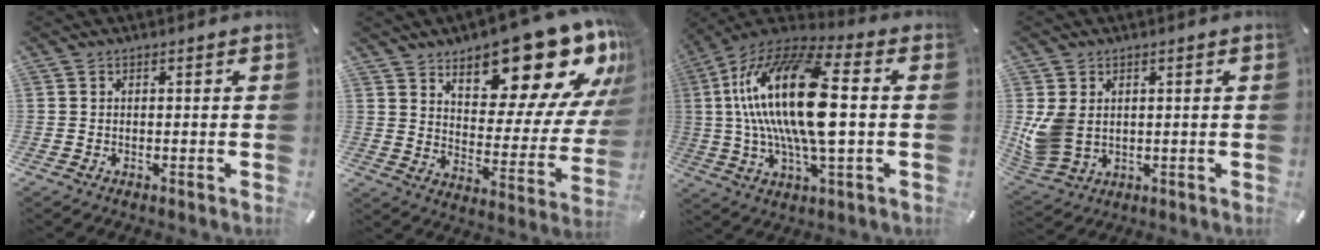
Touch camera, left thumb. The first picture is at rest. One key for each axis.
{"total": 22.2, "fx": 16.1, "fy": 9.6, "fz": 12.0, "tx": -0.139, "ty": -0.130, "tz": 0.268}
{"total": 23.5, "fx": 2.3, "fy": 8.7, "fz": 21.7, "tx": -0.458, "ty": -0.008, "tz": 0.031}
{"total": 8.1, "fx": 1.0, "fy": 6.2, "fz": 5.0, "tx": -0.108, "ty": 0.005, "tz": 0.024}